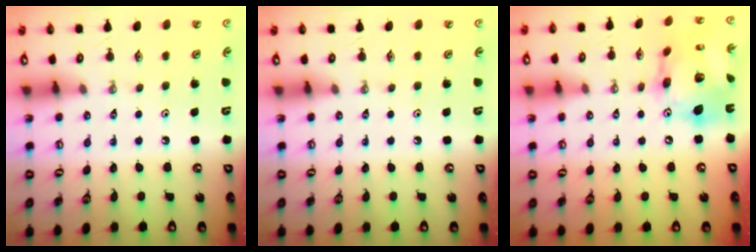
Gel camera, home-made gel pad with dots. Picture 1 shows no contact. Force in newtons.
{"total": 0.0}
{"total": 19.2, "press": 19.1, "slide": 2.0}